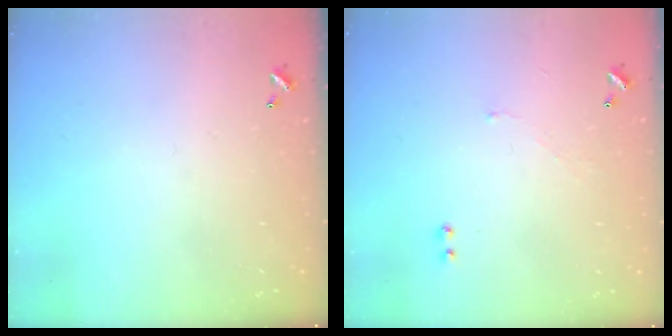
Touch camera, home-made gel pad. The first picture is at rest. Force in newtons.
{"total": 2.0, "press": 1.9, "slide": 0.7}